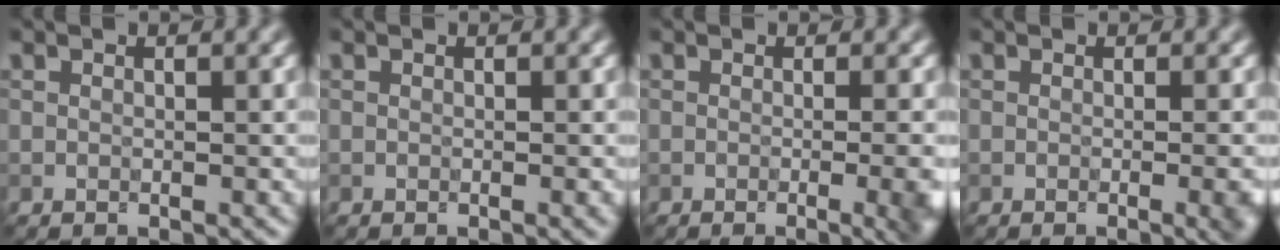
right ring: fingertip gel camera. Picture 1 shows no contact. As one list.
[{"total": 0.9, "force": [-0.1, 0.3, 0.8], "torque": [-0.001, -0.003, -0.003]}, {"total": 7.3, "force": [-1.1, 3.4, 6.4], "torque": [-0.007, 0.017, -0.010]}, {"total": 3.4, "force": [-0.7, 1.3, 3.1], "torque": [-0.005, 0.007, -0.005]}]